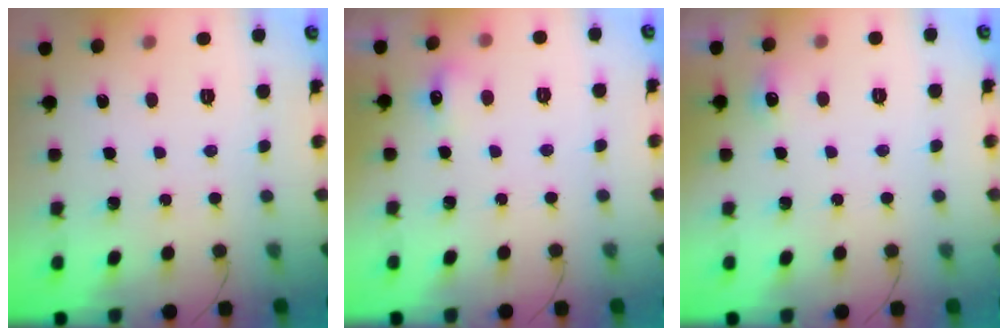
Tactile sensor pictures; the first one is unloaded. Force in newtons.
{"total": 5.6, "press": 5.4, "slide": 1.6}
{"total": 5.0, "press": 4.8, "slide": 1.4}